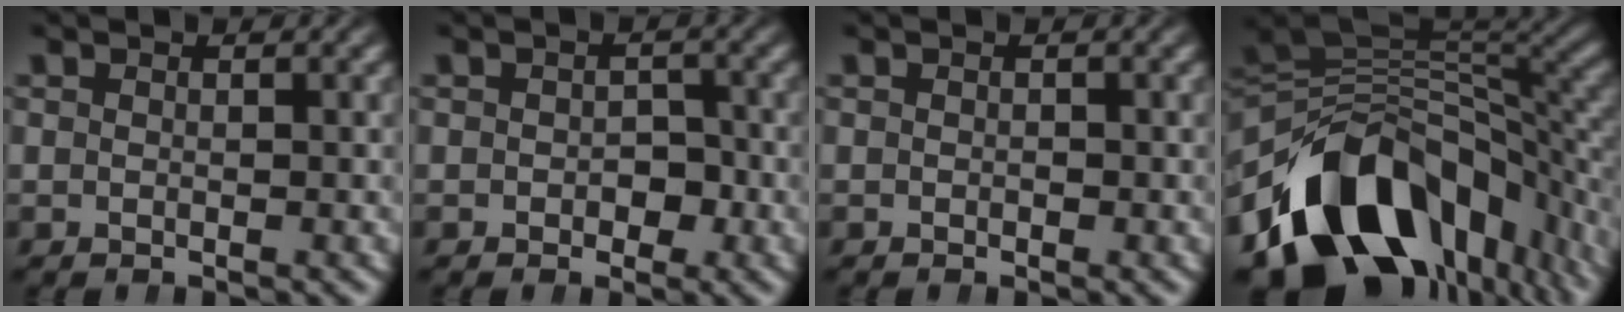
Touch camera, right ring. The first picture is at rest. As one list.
[{"total": 1.8, "force": [-0.9, 1.4, 0.7], "torque": [0.004, -0.003, -0.011]}, {"total": 0.0}, {"total": 21.0, "force": [-6.3, 13.2, 15.0], "torque": [-0.249, -0.047, -0.076]}]